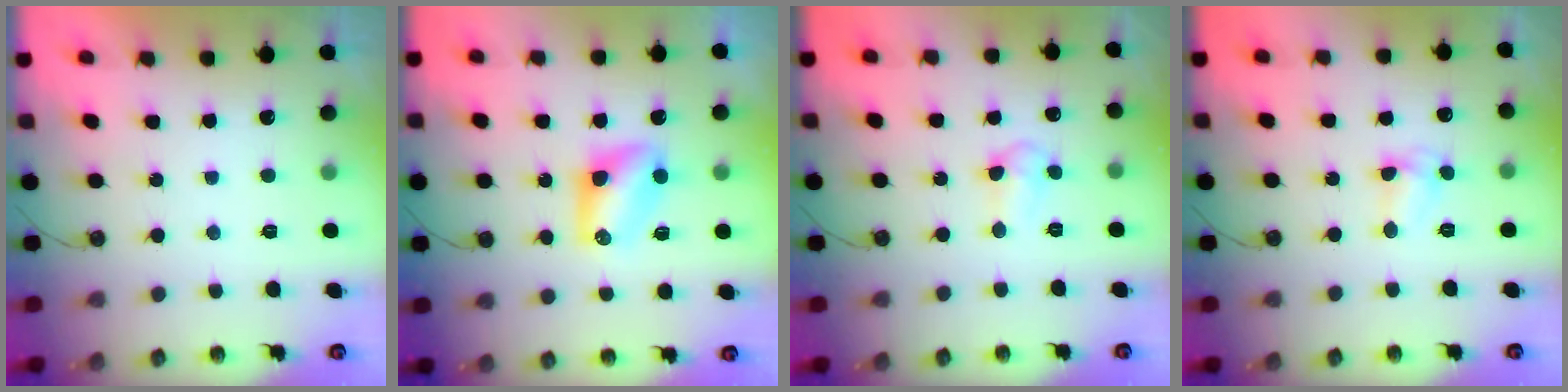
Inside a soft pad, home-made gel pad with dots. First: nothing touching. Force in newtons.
{"total": 7.1, "press": 7.0, "slide": 1.0}
{"total": 4.6, "press": 3.6, "slide": 2.9}
{"total": 5.2, "press": 5.2, "slide": 0.6}